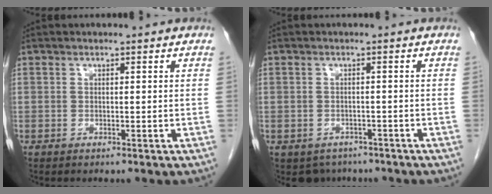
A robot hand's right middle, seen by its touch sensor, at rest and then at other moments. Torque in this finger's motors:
{"motor_torque": [0.23, -0.22, 0.00, -0.01]}